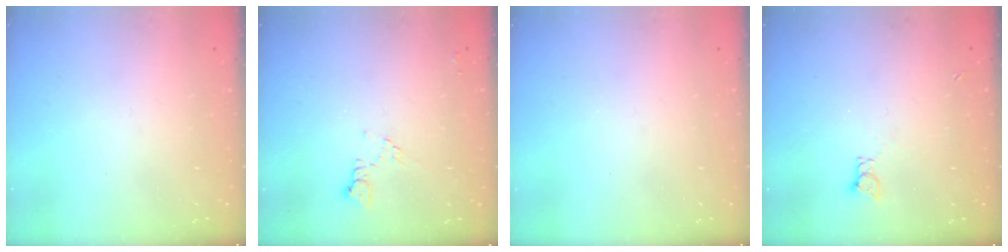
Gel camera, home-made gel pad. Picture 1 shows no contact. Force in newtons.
{"total": 5.9, "press": 5.9, "slide": 0.8}
{"total": 0.0}
{"total": 2.0, "press": 2.0, "slide": 0.3}